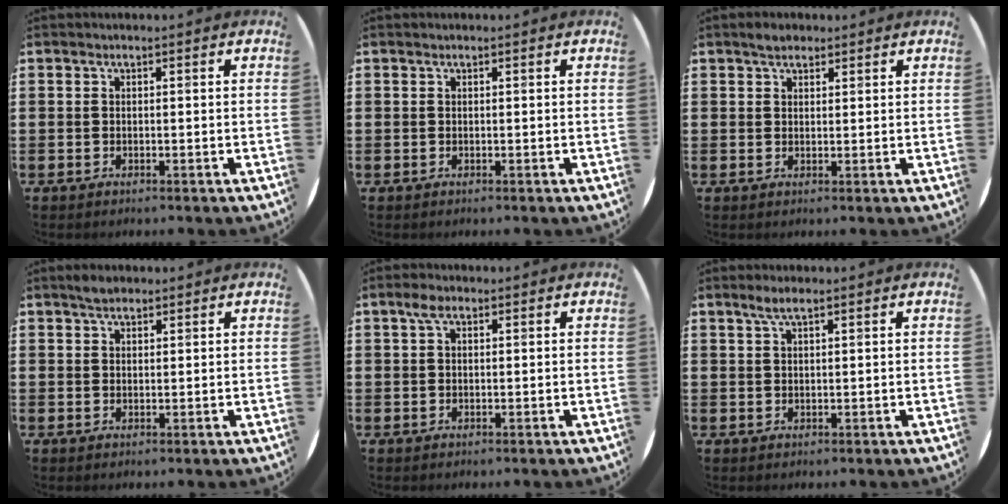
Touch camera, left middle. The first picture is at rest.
{"total": 0.0}
{"total": 1.8, "force": [1.5, 0.8, 0.4], "torque": [0.000, 0.002, 0.027]}
{"total": 1.8, "force": [1.6, 0.6, 0.6], "torque": [-0.005, 0.002, 0.028]}
{"total": 2.1, "force": [1.1, 1.0, 1.5], "torque": [-0.024, 0.005, 0.016]}
{"total": 2.3, "force": [1.7, 0.4, 1.6], "torque": [-0.032, 0.006, 0.029]}